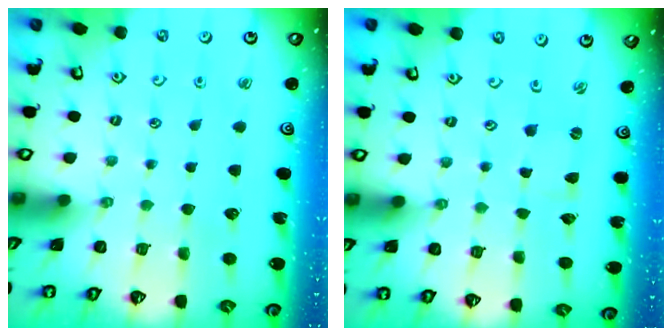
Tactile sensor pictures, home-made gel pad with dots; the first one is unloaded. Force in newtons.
{"total": 0.0}